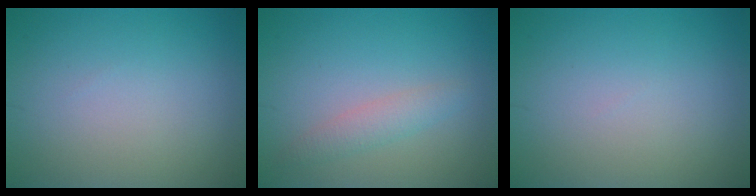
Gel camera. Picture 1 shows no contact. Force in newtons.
{"total": 1.9, "press": 1.9, "slide": 0.1}
{"total": 0.0}